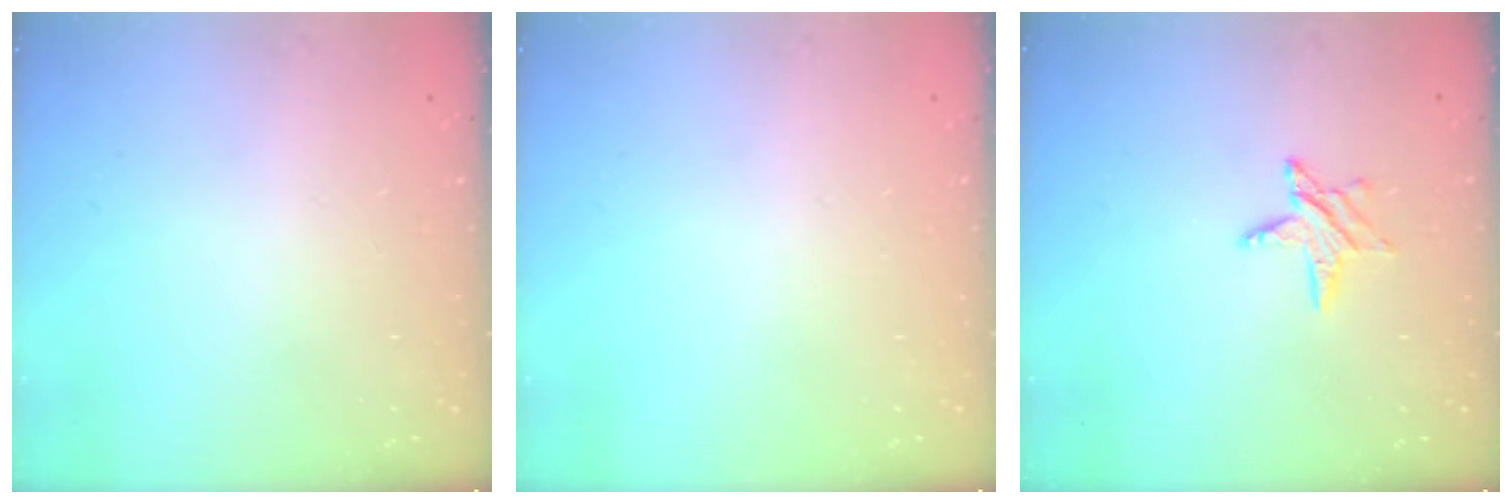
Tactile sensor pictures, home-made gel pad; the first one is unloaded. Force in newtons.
{"total": 0.0}
{"total": 6.1, "press": 6.1, "slide": 0.5}